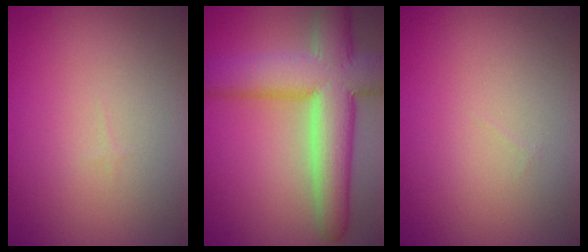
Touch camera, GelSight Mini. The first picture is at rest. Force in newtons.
{"total": 9.8, "press": 9.8, "slide": 0.7}
{"total": 0.0}